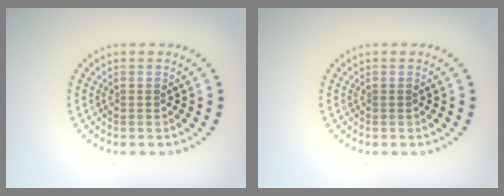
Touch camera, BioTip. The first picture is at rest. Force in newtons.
{"total": 0.0}